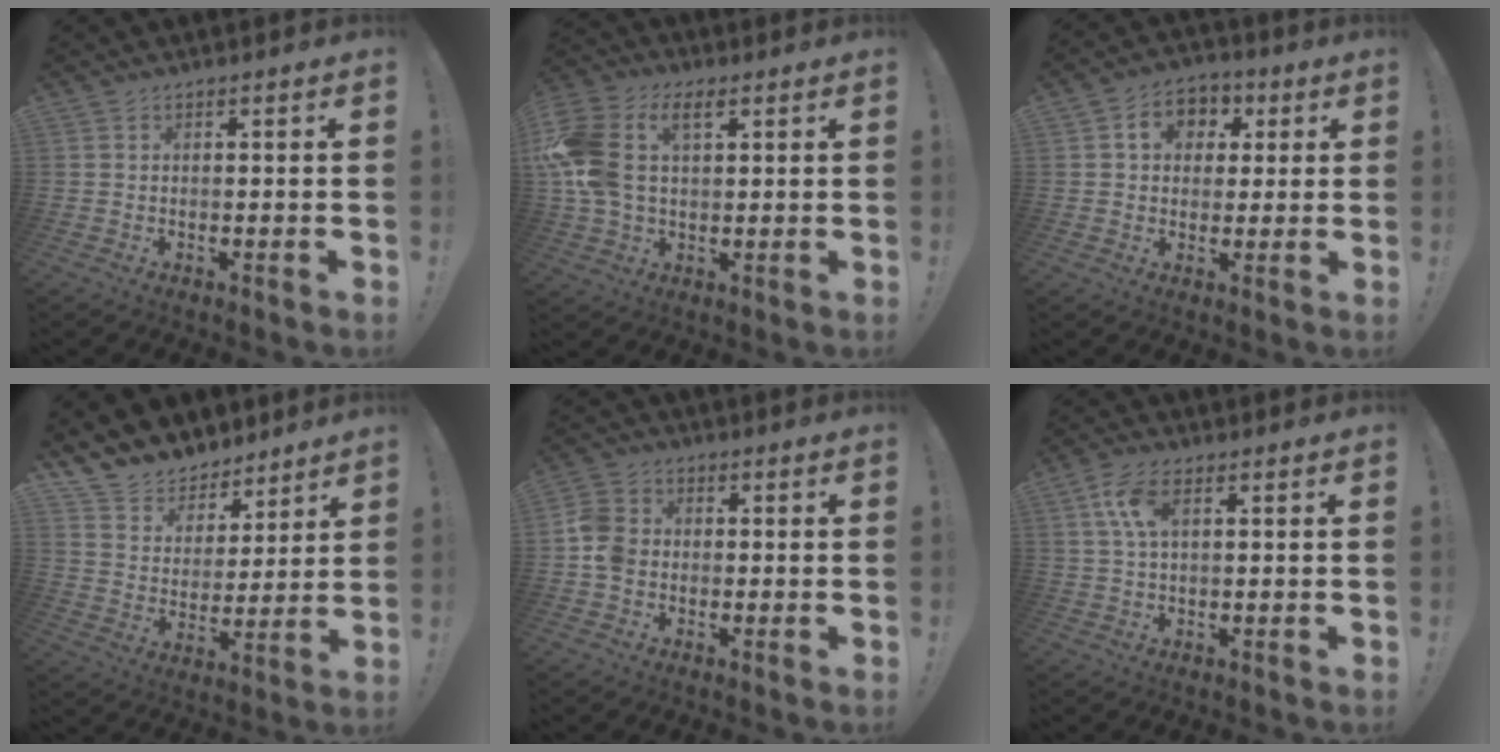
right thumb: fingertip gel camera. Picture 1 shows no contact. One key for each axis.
{"total": 14.9, "fx": 4.0, "fy": 9.8, "fz": 10.4, "tx": -0.222, "ty": -0.008, "tz": 0.073}
{"total": 8.4, "fx": 2.3, "fy": 7.0, "fz": 4.1, "tx": -0.058, "ty": 0.002, "tz": 0.044}
{"total": 9.5, "fx": 7.8, "fy": 5.4, "fz": 0.4, "tx": -0.016, "ty": -0.072, "tz": 0.150}
{"total": 9.0, "fx": -1.9, "fy": 7.0, "fz": 5.4, "tx": -0.116, "ty": 0.017, "tz": -0.033}
{"total": 7.0, "fx": 2.2, "fy": 3.6, "fz": 5.6, "tx": -0.107, "ty": 0.003, "tz": 0.039}